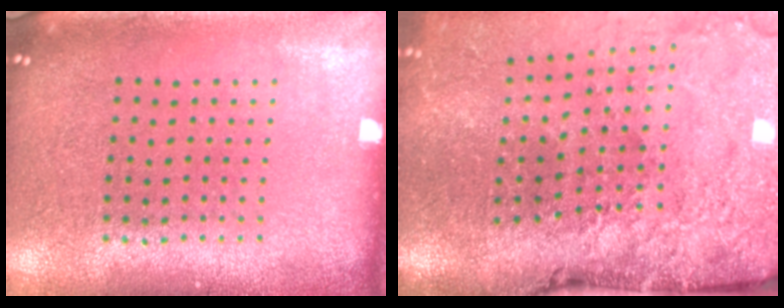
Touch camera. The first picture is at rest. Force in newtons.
{"total": 5.1, "press": 3.8, "slide": 3.3}